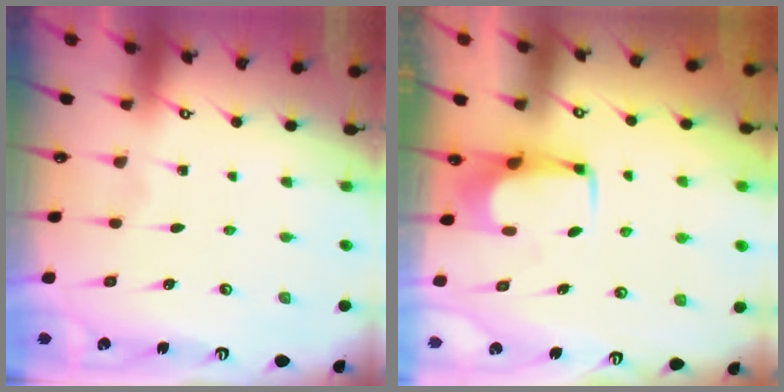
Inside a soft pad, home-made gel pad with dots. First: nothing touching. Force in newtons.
{"total": 1.8, "press": 1.6, "slide": 0.6}